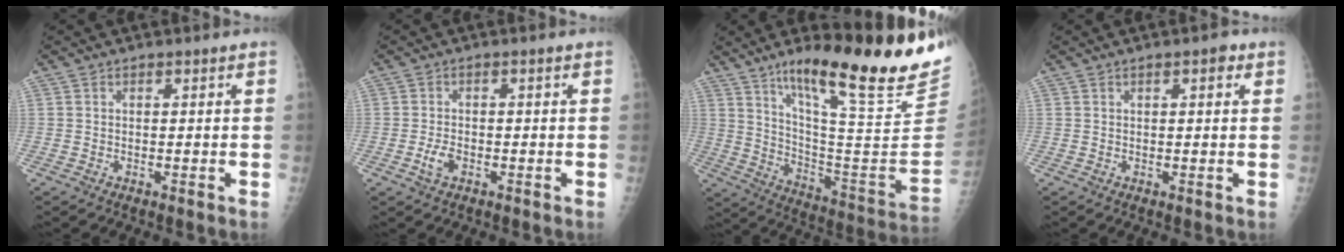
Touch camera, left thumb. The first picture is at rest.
{"total": 2.6, "force": [-1.0, 1.4, 1.9], "torque": [-0.041, 0.008, -0.019]}
{"total": 29.0, "force": [19.5, 5.0, 20.8], "torque": [-0.278, -0.090, 0.295]}
{"total": 2.0, "force": [0.9, 0.7, 1.7], "torque": [-0.020, 0.000, 0.010]}